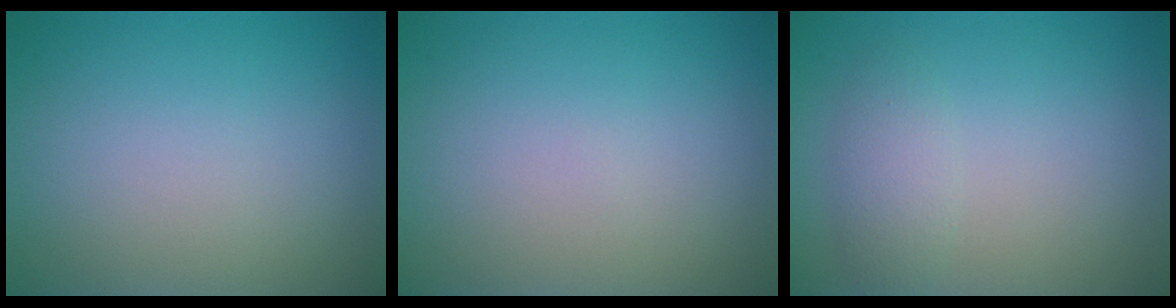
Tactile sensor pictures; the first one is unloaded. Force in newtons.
{"total": 0.0}
{"total": 2.0, "press": 2.0, "slide": 0.1}